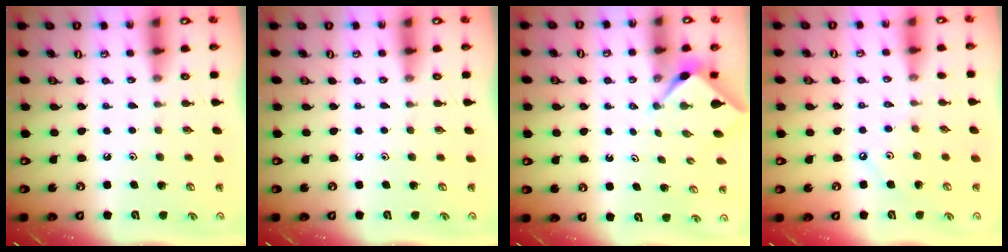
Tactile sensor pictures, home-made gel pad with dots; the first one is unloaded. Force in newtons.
{"total": 0.0}
{"total": 2.3, "press": 2.3, "slide": 0.3}
{"total": 1.6, "press": 1.6, "slide": 0.2}